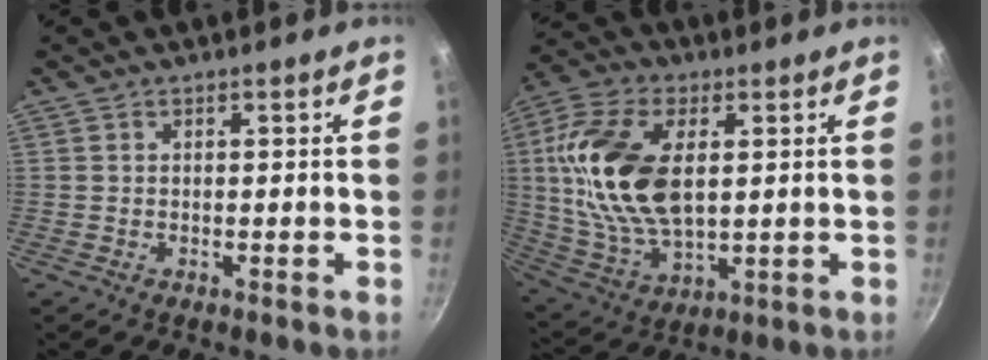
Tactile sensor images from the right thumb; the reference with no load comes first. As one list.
[{"total": 20.2, "force": [3.3, 11.4, 16.4], "torque": [-0.311, -0.002, 0.064]}]